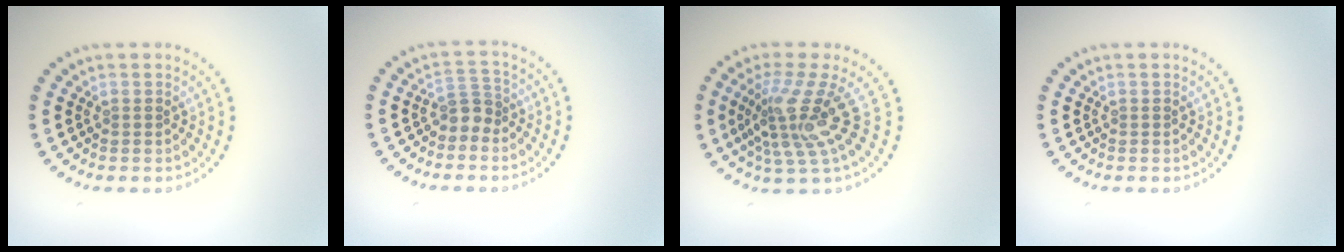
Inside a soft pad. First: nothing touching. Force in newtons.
{"total": 2.0, "press": 1.5, "slide": 1.3}
{"total": 4.7, "press": 3.0, "slide": 3.6}
{"total": 0.0}